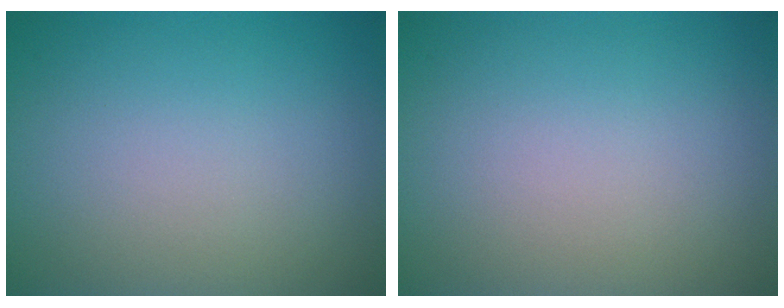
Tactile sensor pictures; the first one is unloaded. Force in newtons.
{"total": 0.0}